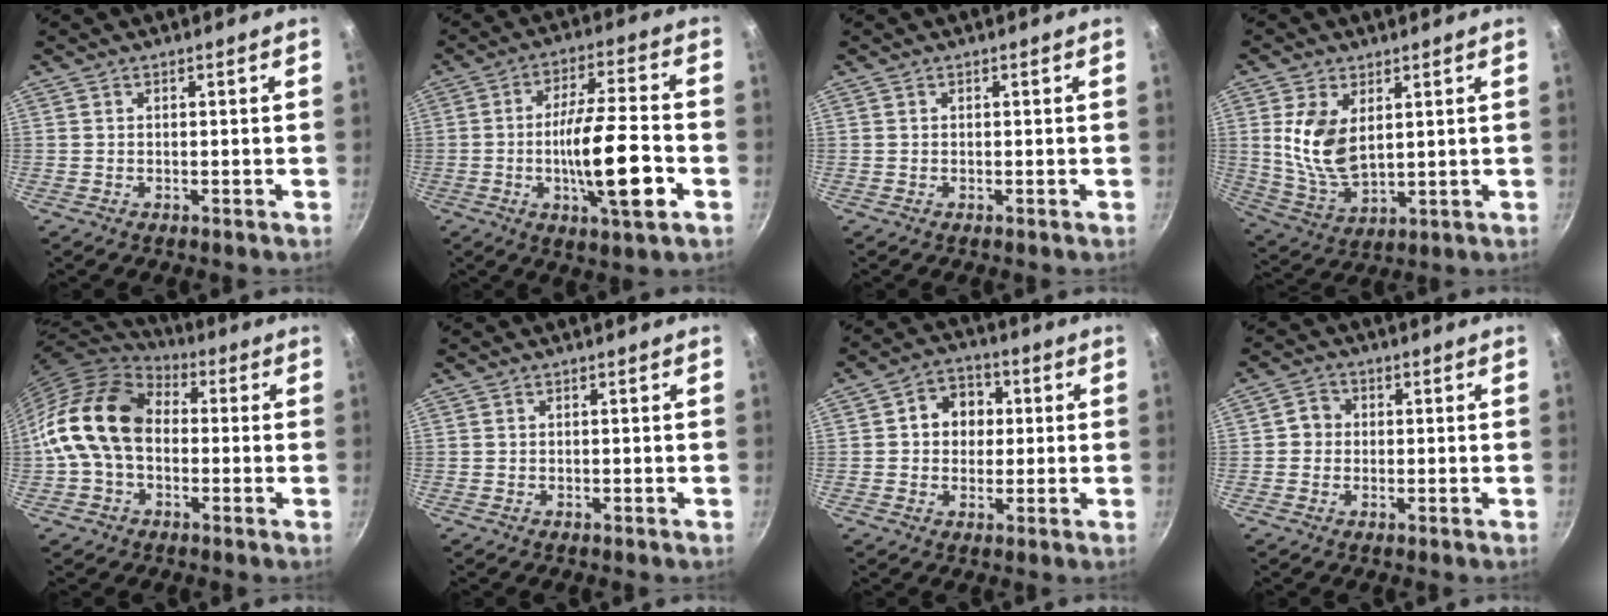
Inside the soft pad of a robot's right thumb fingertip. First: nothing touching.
{"total": 15.1, "force": [-3.9, 3.5, 14.2], "torque": [-0.230, 0.019, -0.067]}
{"total": 0.0}
{"total": 11.2, "force": [2.7, 6.4, 8.7], "torque": [-0.168, -0.026, 0.064]}
{"total": 16.6, "force": [-0.2, 11.8, 11.7], "torque": [-0.195, 0.039, -0.020]}
{"total": 0.0}
{"total": 8.4, "force": [1.2, 7.1, 4.4], "torque": [-0.028, 0.010, 0.006]}
{"total": 3.4, "force": [0.0, 3.2, 1.2], "torque": [0.003, 0.006, -0.009]}